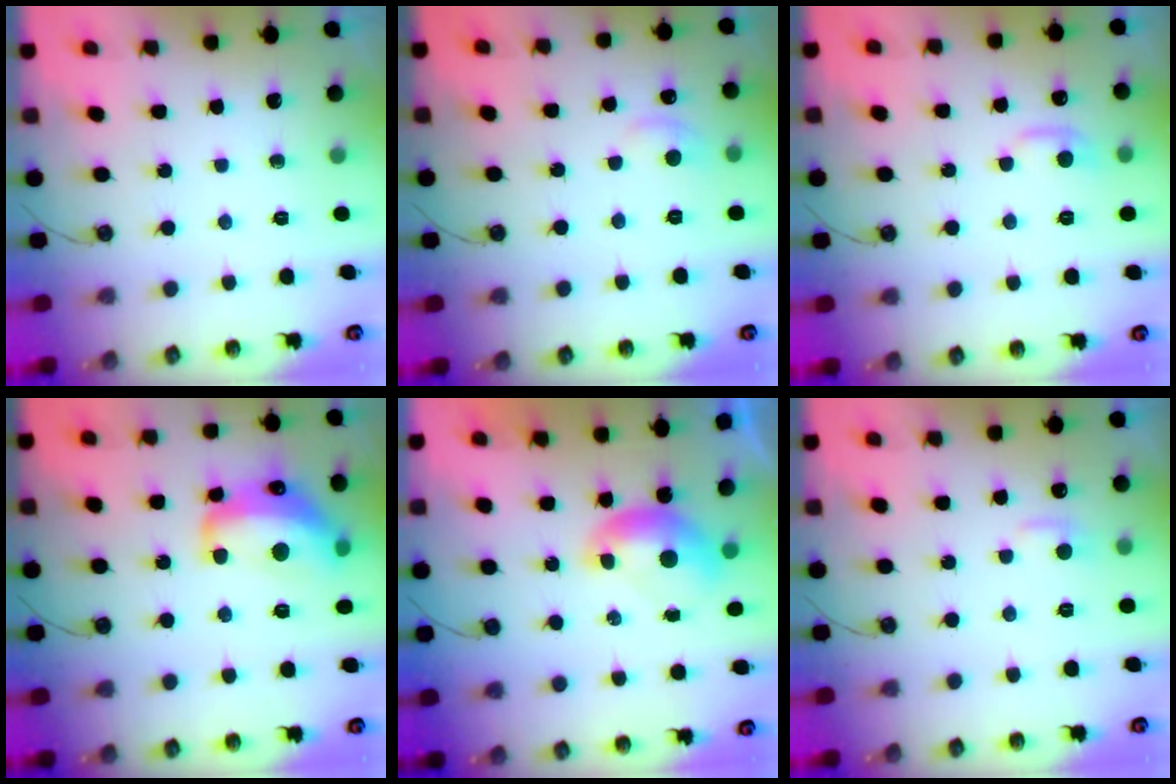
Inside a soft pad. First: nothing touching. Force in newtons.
{"total": 0.9, "press": 0.1, "slide": 0.9}
{"total": 1.0, "press": 0.6, "slide": 0.9}
{"total": 10.7, "press": 10.6, "slide": 1.5}
{"total": 0.0}
{"total": 1.8, "press": 1.7, "slide": 0.6}